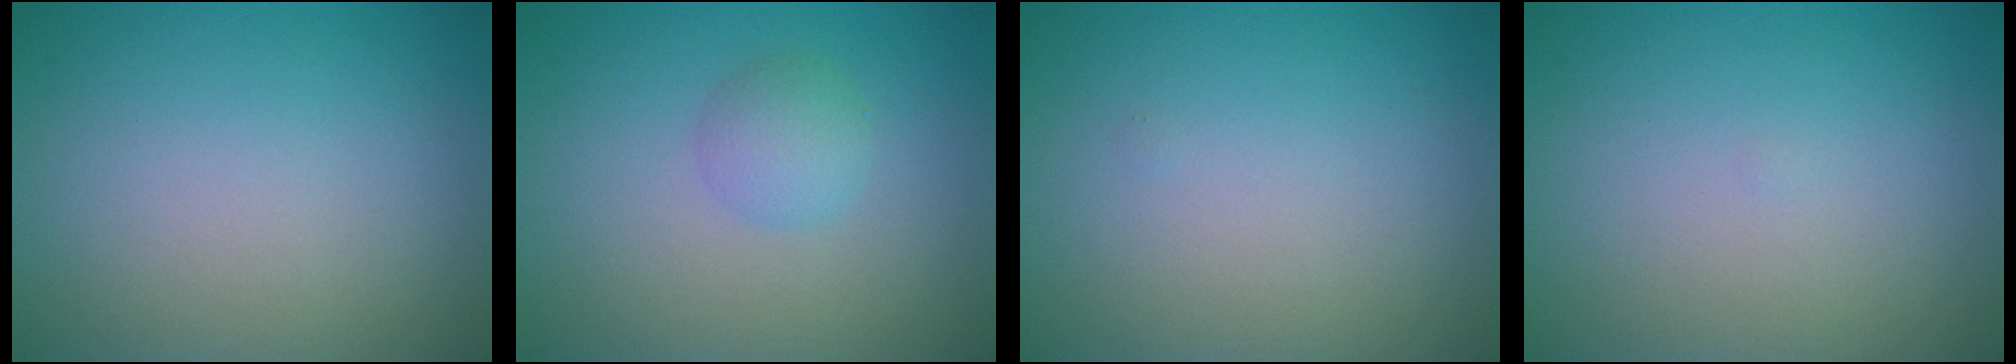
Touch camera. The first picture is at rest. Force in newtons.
{"total": 2.0, "press": 2.0, "slide": 0.1}
{"total": 0.0}
{"total": 0.0}